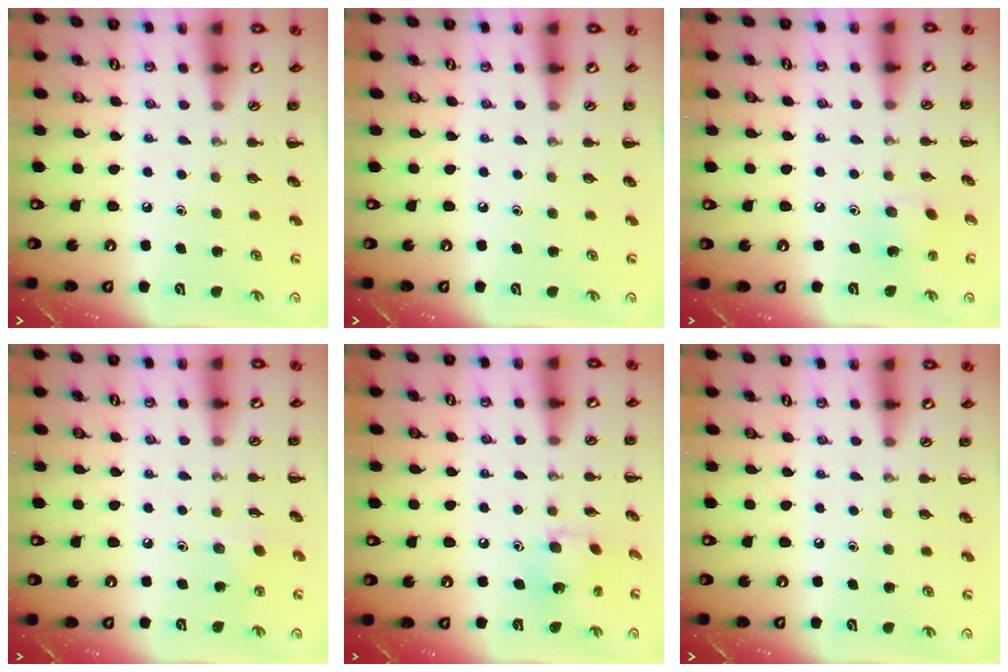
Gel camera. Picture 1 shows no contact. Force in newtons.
{"total": 0.0}
{"total": 2.2, "press": 2.1, "slide": 0.6}
{"total": 2.7, "press": 2.6, "slide": 0.6}
{"total": 5.7, "press": 5.7, "slide": 0.8}
{"total": 0.0}